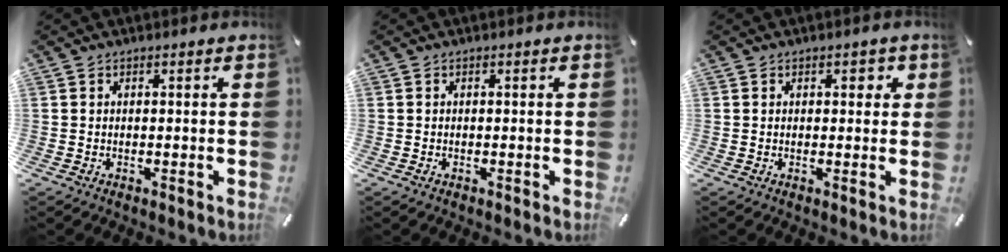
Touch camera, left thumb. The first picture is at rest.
{"total": 0.8, "force": [-0.2, 0.2, 0.7], "torque": [-0.014, 0.000, -0.004]}
{"total": 2.0, "force": [0.6, 1.3, 1.3], "torque": [-0.004, -0.002, 0.003]}